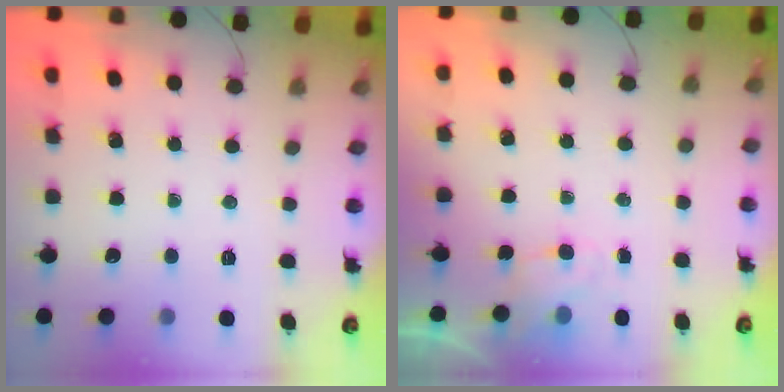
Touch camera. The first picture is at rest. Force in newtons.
{"total": 4.0, "press": 3.8, "slide": 1.2}